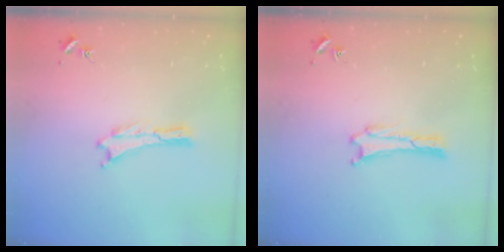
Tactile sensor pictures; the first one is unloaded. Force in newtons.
{"total": 0.0}